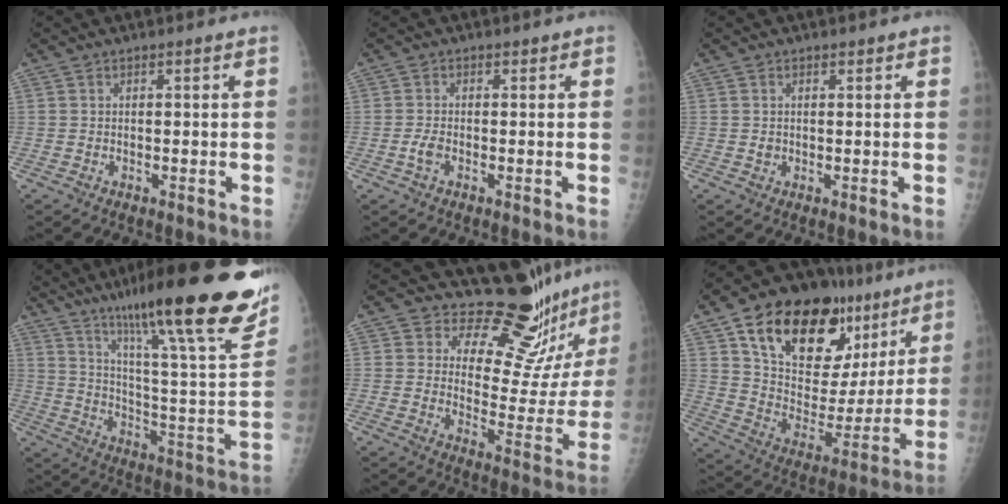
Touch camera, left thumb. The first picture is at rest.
{"total": 2.0, "force": [-0.7, 1.1, 1.5], "torque": [-0.028, 0.001, -0.015]}
{"total": 1.1, "force": [0.3, 1.0, 0.3], "torque": [0.003, 0.000, 0.003]}
{"total": 31.7, "force": [20.6, 4.7, 23.6], "torque": [-0.315, -0.068, 0.307]}
{"total": 17.5, "force": [15.6, 4.8, 6.2], "torque": [-0.035, -0.142, 0.197]}
{"total": 28.5, "force": [15.3, 15.7, 18.2], "torque": [-0.240, -0.017, 0.252]}